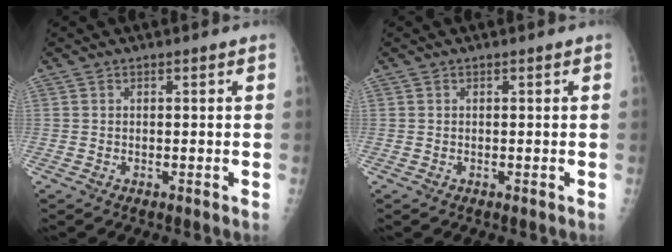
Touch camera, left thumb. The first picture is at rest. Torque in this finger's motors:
{"motor_torque": [-0.06, 0.06, -0.04, 0.05, 0.00]}